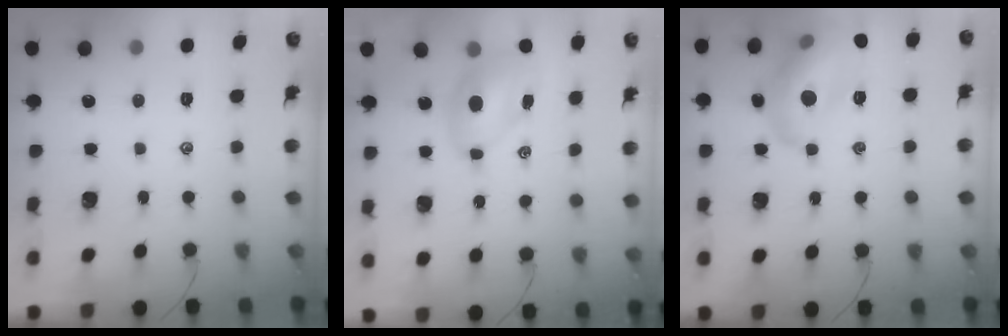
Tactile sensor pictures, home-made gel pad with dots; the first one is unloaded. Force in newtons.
{"total": 7.2, "press": 7.1, "slide": 1.1}
{"total": 16.7, "press": 16.6, "slide": 2.0}